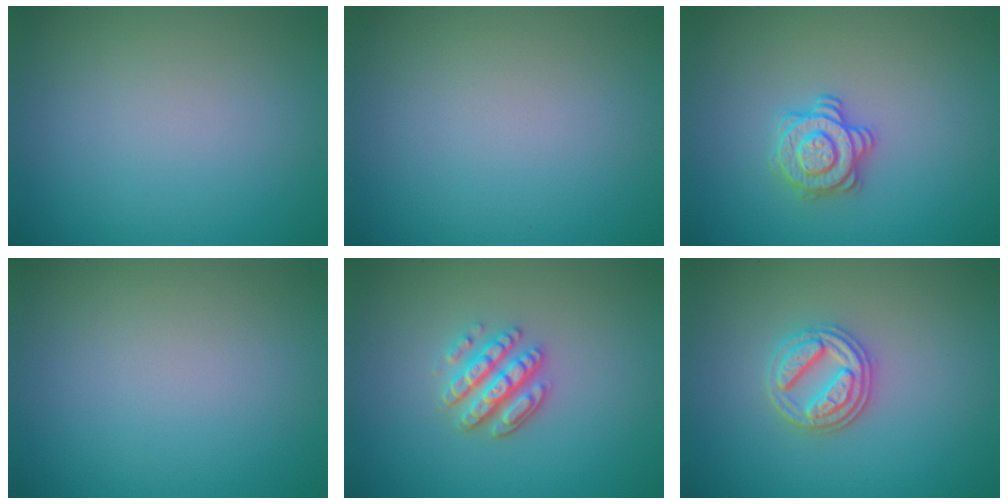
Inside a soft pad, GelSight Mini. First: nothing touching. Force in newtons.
{"total": 0.0}
{"total": 2.8, "press": 2.7, "slide": 0.9}
{"total": 0.0}
{"total": 3.5, "press": 3.0, "slide": 1.7}
{"total": 3.4, "press": 3.0, "slide": 1.5}